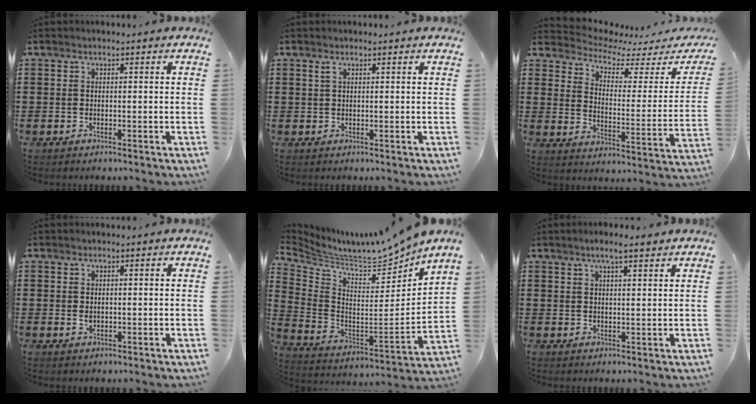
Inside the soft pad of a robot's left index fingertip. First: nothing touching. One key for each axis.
{"total": 1.0, "fx": 0.6, "fy": 0.3, "fz": 0.7, "tx": -0.016, "ty": 0.002, "tz": 0.010}
{"total": 3.8, "fx": 3.4, "fy": 1.2, "fz": 1.2, "tx": -0.047, "ty": -0.026, "tz": 0.051}
{"total": 0.8, "fx": 0.2, "fy": 0.5, "fz": 0.6, "tx": -0.012, "ty": 0.003, "tz": 0.003}
{"total": 6.7, "fx": 6.6, "fy": -0.1, "fz": 1.2, "tx": -0.050, "ty": -0.075, "tz": 0.098}
{"total": 3.5, "fx": 2.7, "fy": 0.4, "fz": 2.2, "tx": -0.047, "ty": 0.004, "tz": 0.047}